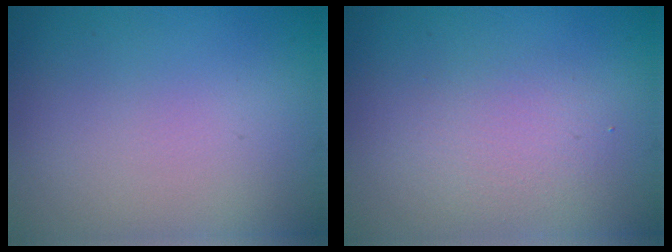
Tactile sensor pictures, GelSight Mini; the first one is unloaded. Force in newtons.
{"total": 2.4, "press": 2.4, "slide": 0.1}